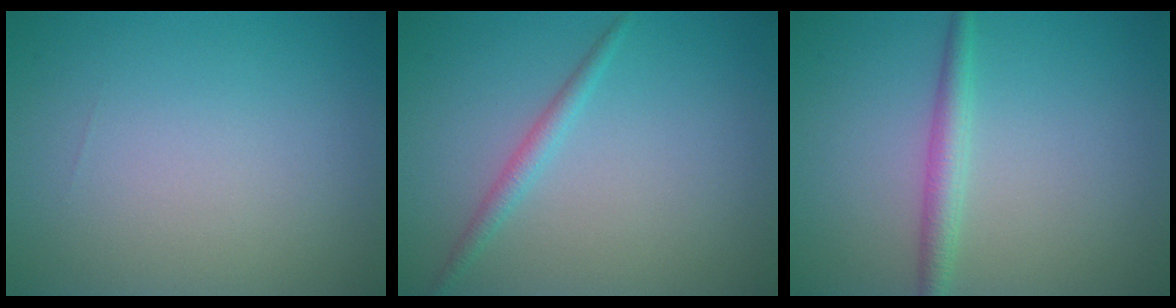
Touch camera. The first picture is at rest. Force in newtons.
{"total": 1.5, "press": 1.5, "slide": 0.0}
{"total": 2.2, "press": 2.2, "slide": 0.0}